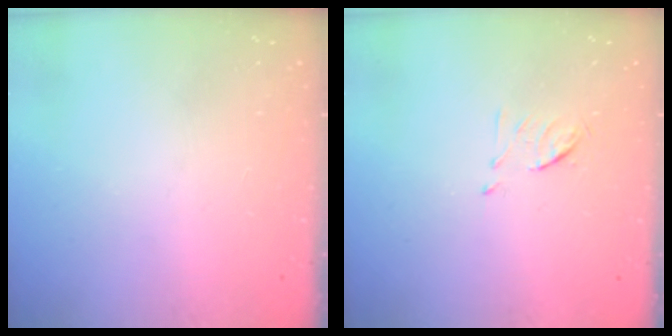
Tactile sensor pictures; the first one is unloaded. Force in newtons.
{"total": 6.3, "press": 6.2, "slide": 1.0}